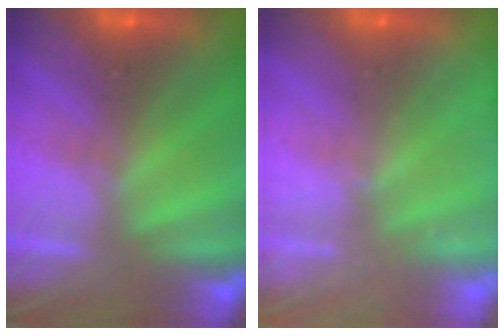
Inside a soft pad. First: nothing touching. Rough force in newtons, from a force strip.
{"total": 2.4}